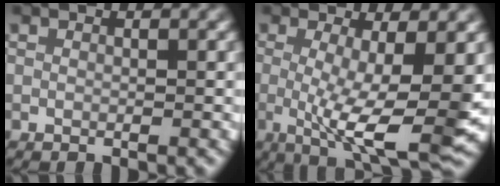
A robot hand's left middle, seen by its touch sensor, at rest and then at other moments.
{"total": 9.2, "force": [-1.2, 2.2, 8.9], "torque": [-0.150, -0.024, -0.015]}